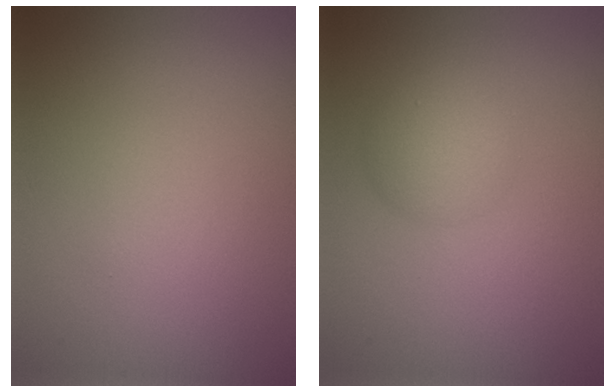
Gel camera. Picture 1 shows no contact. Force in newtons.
{"total": 3.4, "press": 3.4, "slide": 0.2}